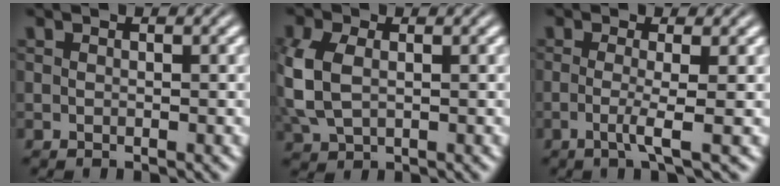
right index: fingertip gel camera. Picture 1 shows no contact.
{"total": 3.7, "force": [0.2, 2.6, 2.6], "torque": [-0.081, -0.015, 0.018]}
{"total": 2.4, "force": [-0.6, -1.1, 2.0], "torque": [-0.047, -0.018, -0.006]}